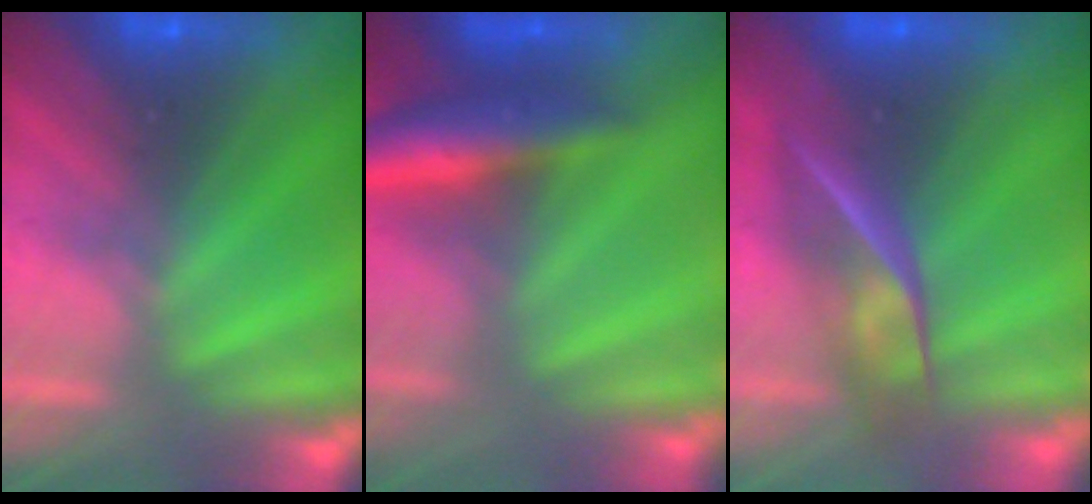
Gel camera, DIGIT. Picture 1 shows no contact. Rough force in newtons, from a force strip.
{"total": 7.5}
{"total": 2.5}